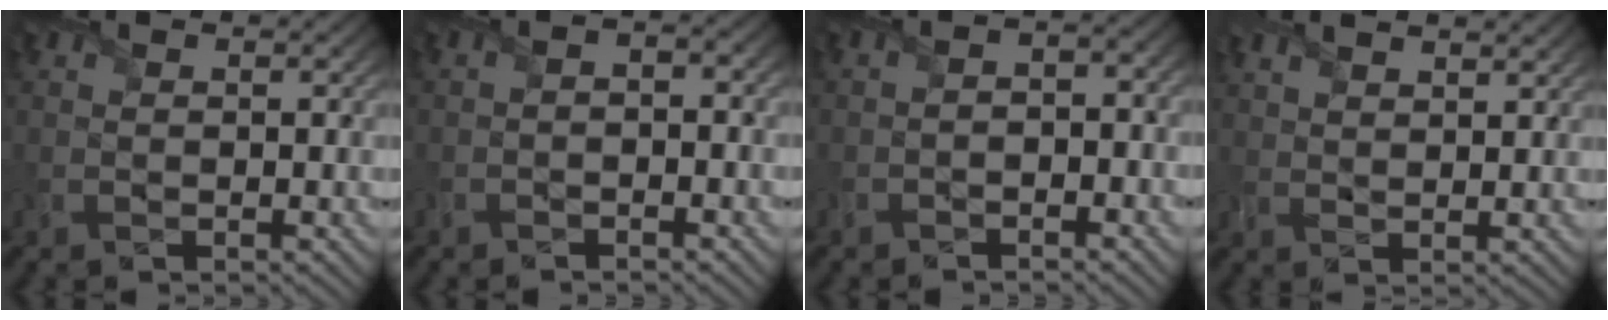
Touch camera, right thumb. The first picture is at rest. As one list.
[{"total": 2.1, "force": [-1.4, 0.8, 1.3], "torque": [-0.022, 0.001, -0.024]}, {"total": 2.7, "force": [-1.8, 1.1, 1.6], "torque": [-0.027, -0.001, -0.034]}, {"total": 4.6, "force": [3.7, 1.3, 2.4], "torque": [-0.043, 0.004, 0.060]}]